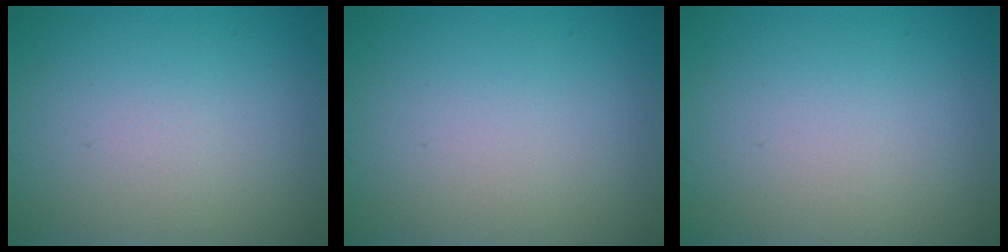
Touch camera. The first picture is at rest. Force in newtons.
{"total": 0.0}
{"total": 0.0}